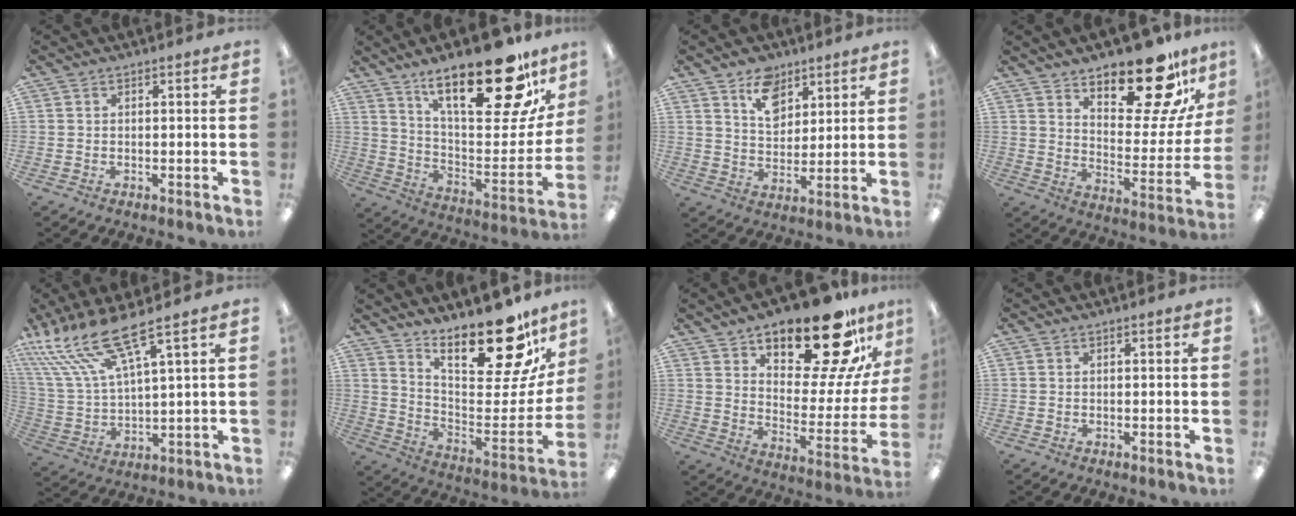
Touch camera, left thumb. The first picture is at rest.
{"total": 26.7, "force": [17.4, 9.2, 18.0], "torque": [-0.254, -0.115, 0.283]}
{"total": 9.6, "force": [6.2, 6.4, 3.4], "torque": [-0.037, -0.030, 0.111]}
{"total": 19.4, "force": [15.2, 6.6, 10.1], "torque": [-0.135, -0.115, 0.253]}
{"total": 16.2, "force": [12.1, 3.4, 10.2], "torque": [-0.232, -0.072, 0.213]}
{"total": 22.0, "force": [17.3, 7.0, 11.8], "torque": [-0.158, -0.143, 0.287]}
{"total": 22.0, "force": [16.9, 7.0, 12.3], "torque": [-0.178, -0.122, 0.277]}
{"total": 0.0}